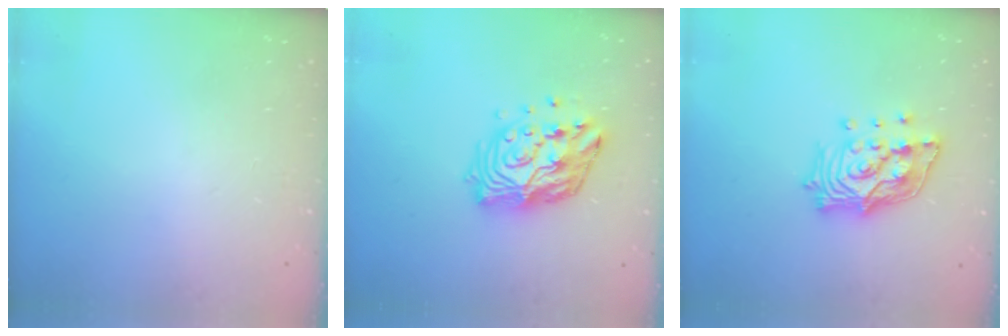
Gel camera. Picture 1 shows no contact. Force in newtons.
{"total": 15.0, "press": 14.9, "slide": 1.6}
{"total": 14.8, "press": 14.7, "slide": 1.6}